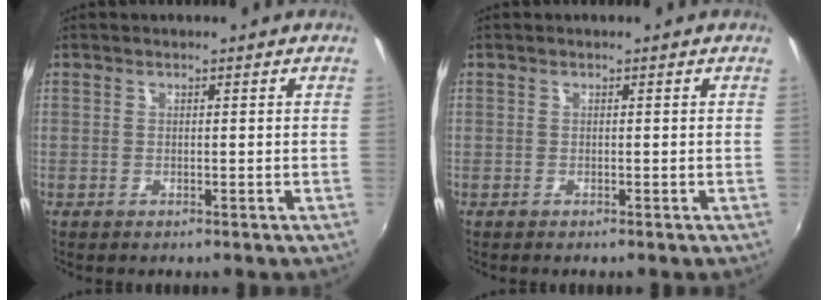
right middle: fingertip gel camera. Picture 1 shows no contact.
{"total": 0.0}